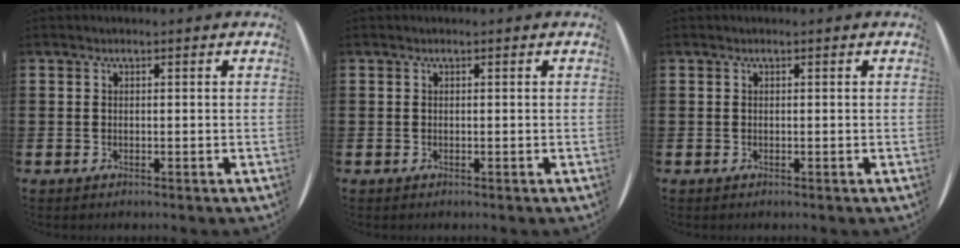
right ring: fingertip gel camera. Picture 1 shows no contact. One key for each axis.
{"total": 0.0}
{"total": 0.0}